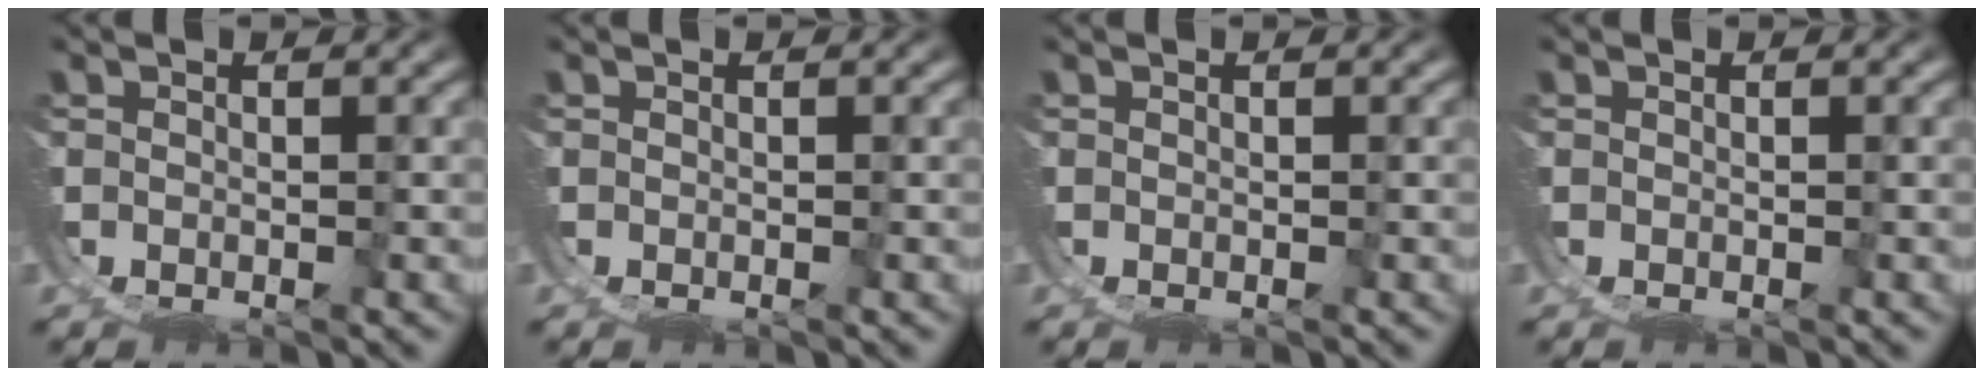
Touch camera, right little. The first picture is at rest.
{"total": 0.0}
{"total": 0.0}
{"total": 0.0}